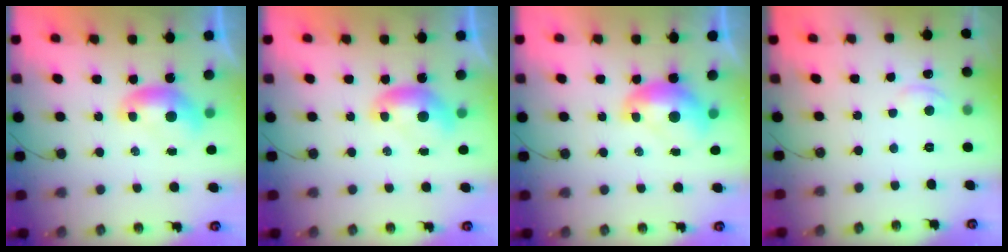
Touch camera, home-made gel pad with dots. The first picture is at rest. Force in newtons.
{"total": 0.0}
{"total": 2.1, "press": 2.1, "slide": 0.3}
{"total": 1.5, "press": 1.4, "slide": 0.6}